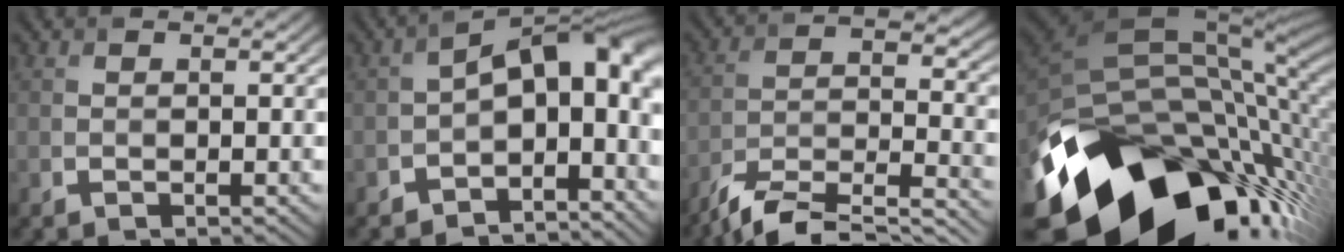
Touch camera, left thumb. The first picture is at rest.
{"total": 10.6, "force": [-2.4, 6.2, 8.3], "torque": [-0.106, -0.005, -0.044]}
{"total": 11.5, "force": [-9.5, 2.7, 5.9], "torque": [-0.115, -0.002, -0.166]}
{"total": 19.4, "force": [-8.6, 11.5, 13.1], "torque": [-0.282, -0.051, -0.119]}